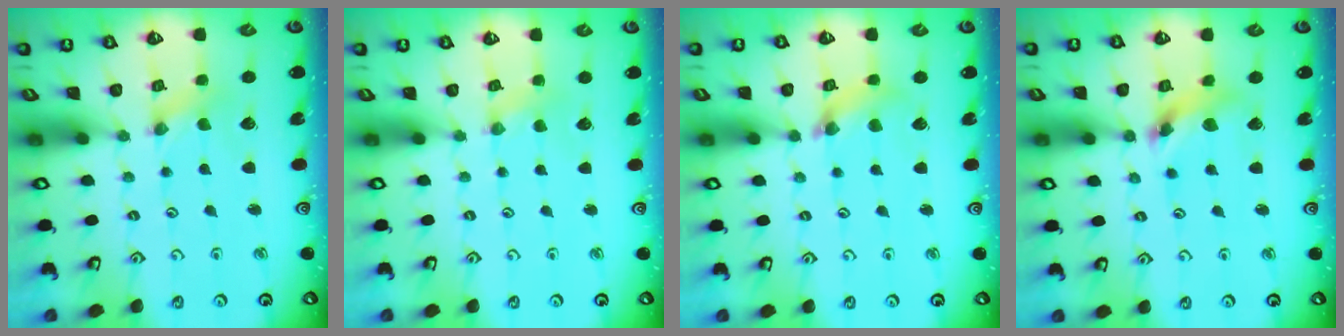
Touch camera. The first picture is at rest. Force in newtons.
{"total": 2.8, "press": 2.7, "slide": 0.5}
{"total": 6.4, "press": 6.4, "slide": 0.6}
{"total": 9.2, "press": 9.2, "slide": 1.0}